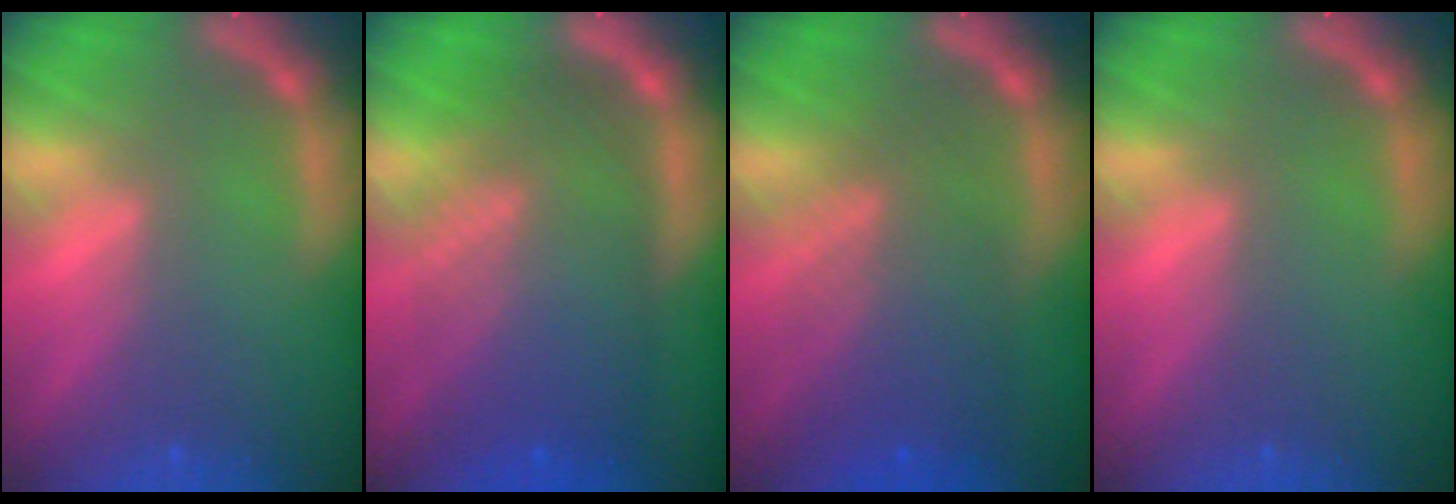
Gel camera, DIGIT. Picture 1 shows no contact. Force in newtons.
{"total": 10.0}
{"total": 7.1}
{"total": 0.0}